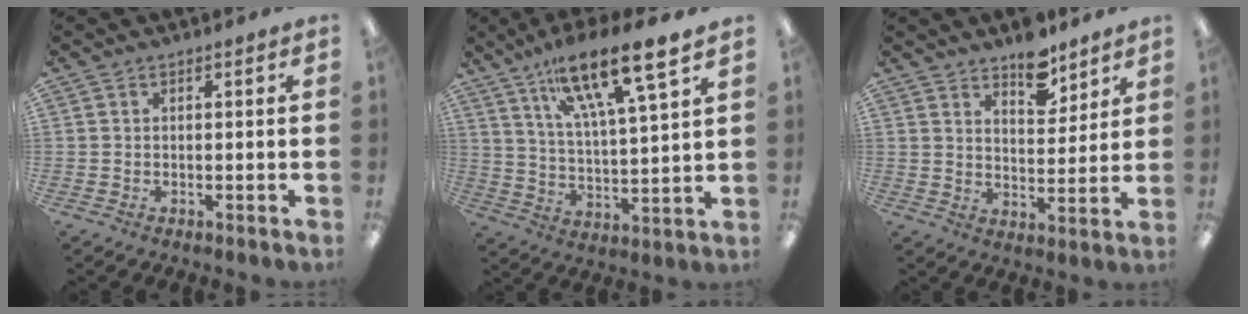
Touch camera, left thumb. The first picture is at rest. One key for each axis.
{"total": 15.6, "fx": 11.5, "fy": 2.7, "fz": 10.1, "tx": -0.176, "ty": -0.063, "tz": 0.186}
{"total": 8.3, "fx": 6.7, "fy": 3.8, "fz": 3.2, "tx": -0.029, "ty": -0.045, "tz": 0.115}